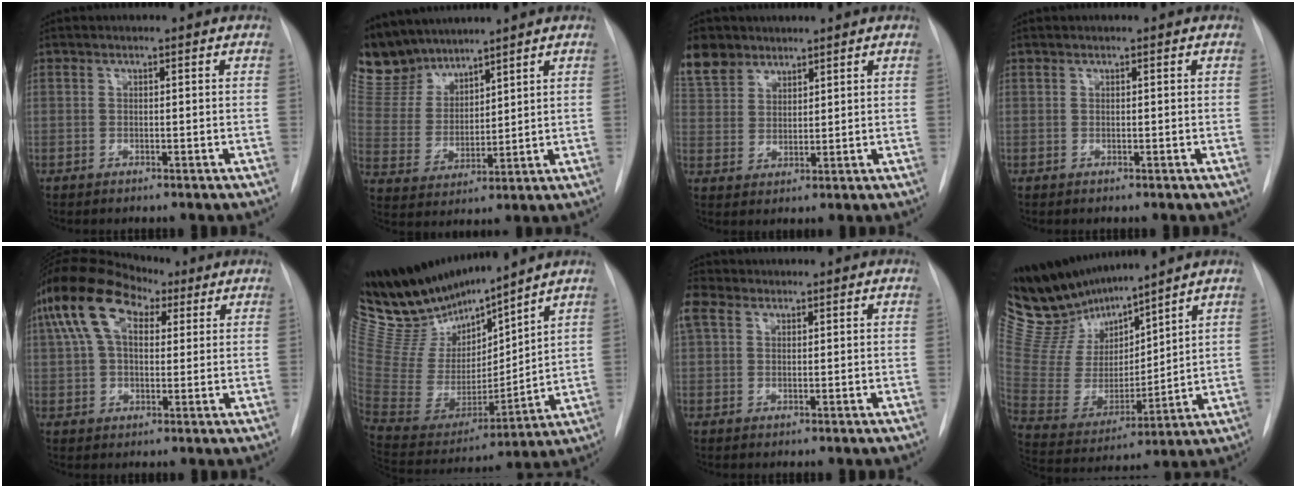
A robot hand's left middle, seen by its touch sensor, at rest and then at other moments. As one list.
[{"total": 9.5, "force": [8.8, 3.3, 1.2], "torque": [-0.040, 0.007, 0.193]}, {"total": 8.6, "force": [6.6, 5.3, 1.9], "torque": [-0.044, 0.013, 0.138]}, {"total": 0.0}, {"total": 13.2, "force": [6.2, 7.1, 9.2], "torque": [-0.199, 0.061, 0.114]}, {"total": 20.1, "force": [18.0, 3.4, 8.1], "torque": [-0.161, -0.014, 0.350]}, {"total": 4.0, "force": [2.2, 2.6, 2.0], "torque": [-0.057, 0.024, 0.049]}, {"total": 16.9, "force": [15.5, 3.1, 5.8], "torque": [-0.127, -0.003, 0.311]}]